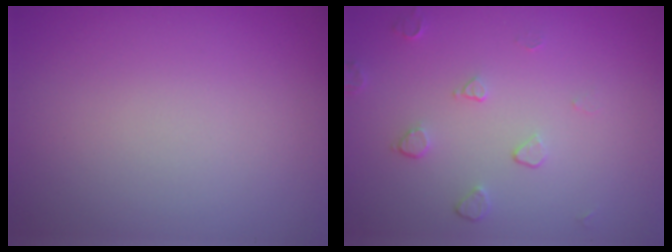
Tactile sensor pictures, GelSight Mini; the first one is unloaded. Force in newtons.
{"total": 1.5, "press": 0.9, "slide": 1.1}